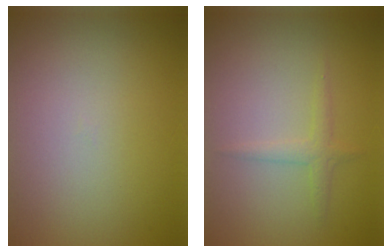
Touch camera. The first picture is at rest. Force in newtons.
{"total": 1.3, "press": 1.3, "slide": 0.0}